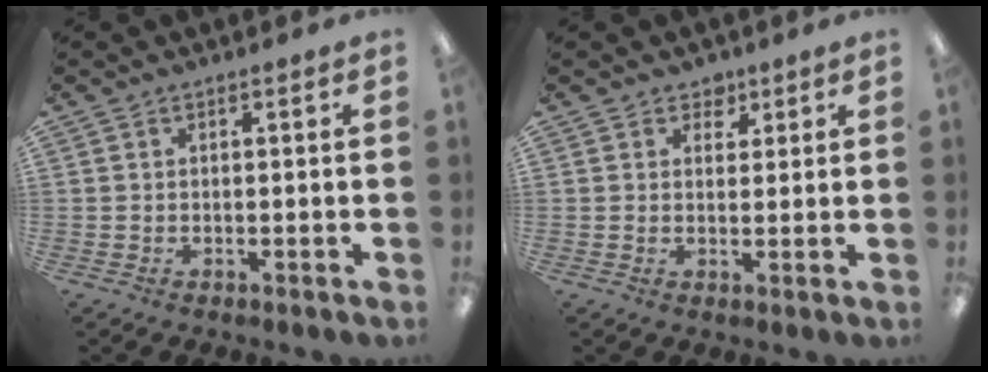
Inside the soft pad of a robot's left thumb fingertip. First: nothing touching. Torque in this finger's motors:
{"motor_torque": [0.12, 0.15, -0.32, -0.19, -0.06]}